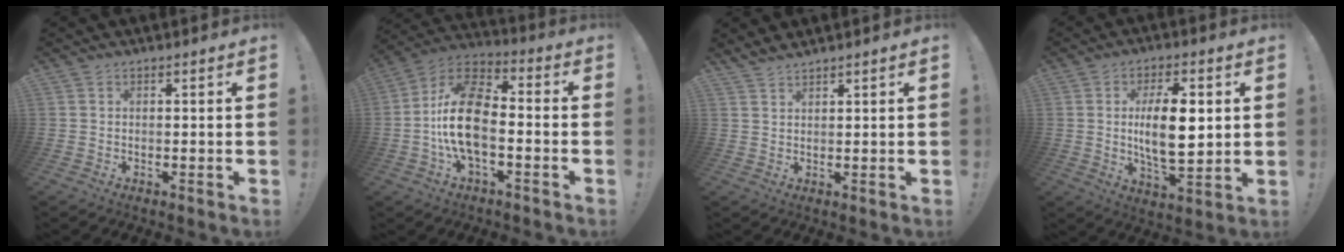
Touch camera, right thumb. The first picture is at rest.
{"total": 16.8, "force": [-3.3, 9.1, 13.6], "torque": [-0.261, 0.030, -0.053]}
{"total": 2.3, "force": [2.3, -0.1, 0.4], "torque": [-0.013, -0.013, 0.043]}
{"total": 13.9, "force": [1.7, 5.7, 12.5], "torque": [-0.216, -0.009, 0.020]}